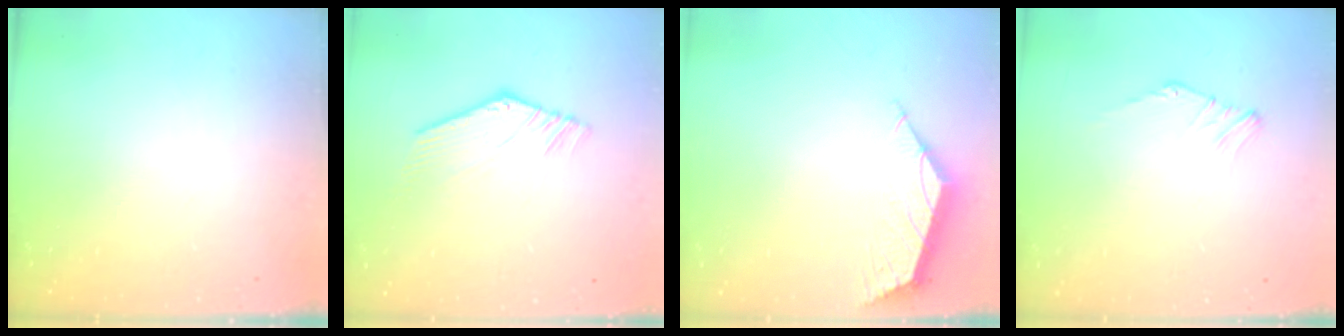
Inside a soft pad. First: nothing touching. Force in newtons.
{"total": 2.2, "press": 2.2, "slide": 0.4}
{"total": 2.2, "press": 2.1, "slide": 0.5}
{"total": 0.9, "press": 0.8, "slide": 0.4}